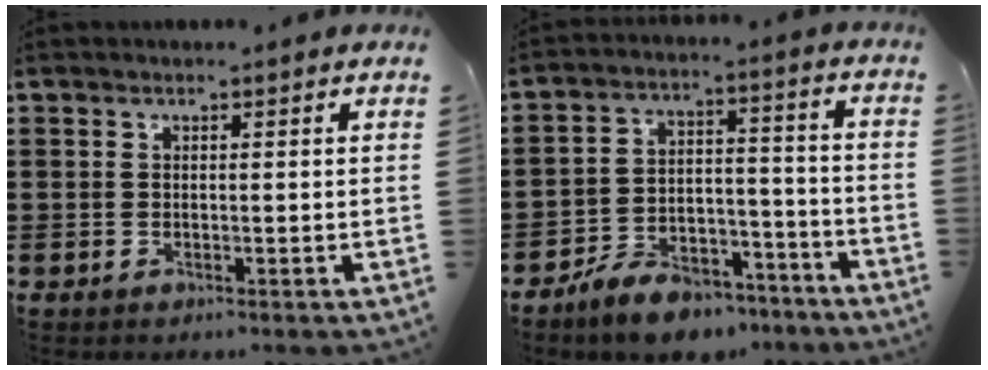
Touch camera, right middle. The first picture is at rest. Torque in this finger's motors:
{"motor_torque": [0.48, -0.24, 0.21, 0.15]}